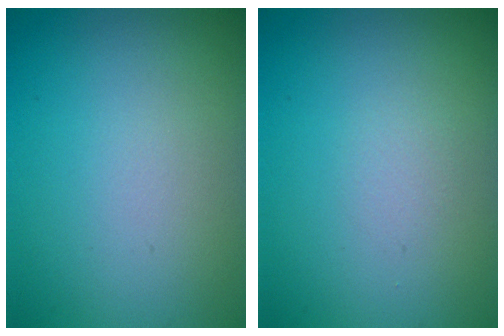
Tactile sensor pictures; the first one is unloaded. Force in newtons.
{"total": 0.6, "press": 0.6, "slide": 0.0}